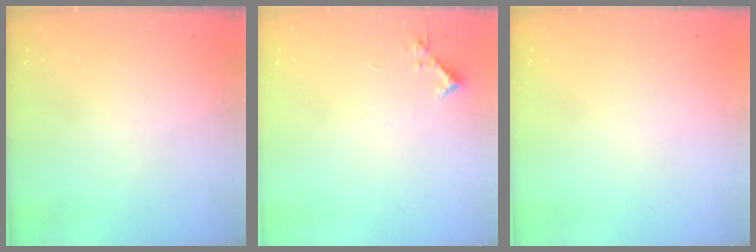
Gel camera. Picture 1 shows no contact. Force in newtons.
{"total": 4.4, "press": 4.4, "slide": 0.5}
{"total": 1.6, "press": 1.5, "slide": 0.1}